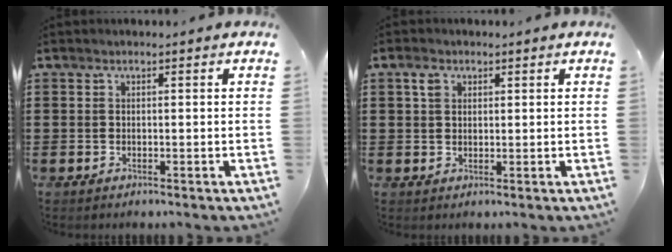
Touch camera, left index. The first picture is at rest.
{"total": 2.3, "force": [1.1, 1.5, 1.3], "torque": [-0.031, 0.006, 0.021]}